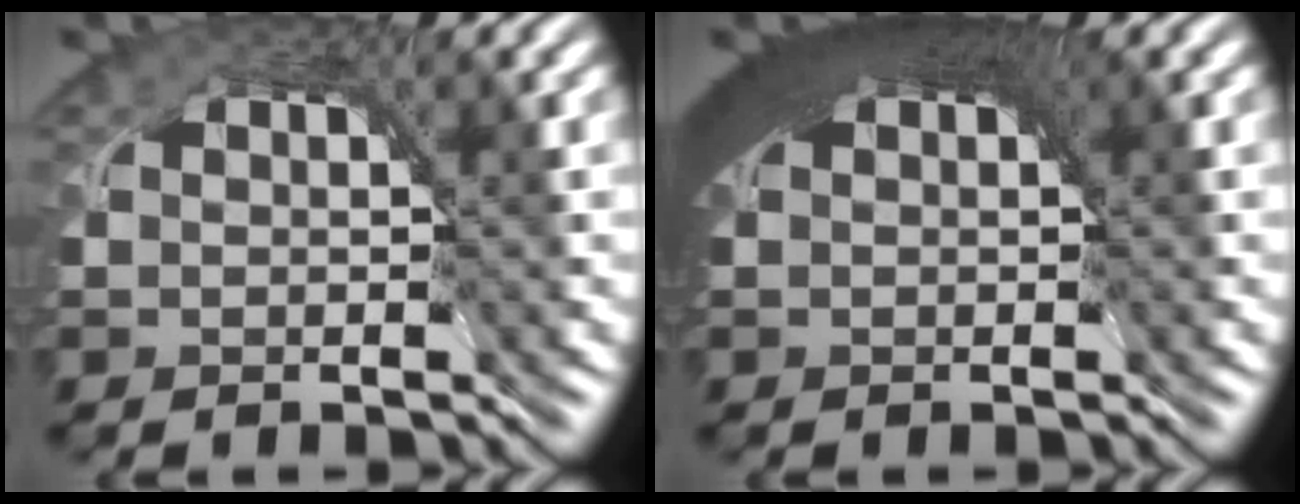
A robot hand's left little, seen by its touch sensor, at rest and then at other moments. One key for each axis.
{"total": 8.9, "fx": 3.2, "fy": 4.3, "fz": 7.1, "tx": -0.109, "ty": 0.020, "tz": 0.034}